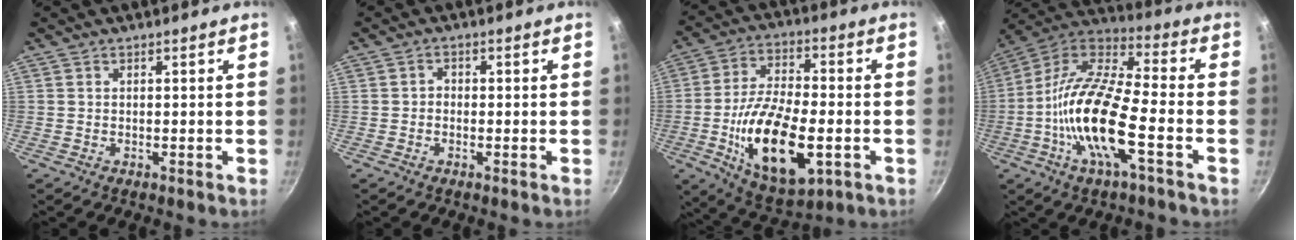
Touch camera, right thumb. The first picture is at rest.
{"total": 1.4, "force": [-0.4, 1.1, 0.6], "torque": [-0.007, 0.007, -0.010]}
{"total": 19.8, "force": [-5.0, 9.2, 16.9], "torque": [-0.290, 0.016, -0.079]}
{"total": 18.8, "force": [-5.2, 5.9, 17.1], "torque": [-0.329, 0.038, -0.121]}